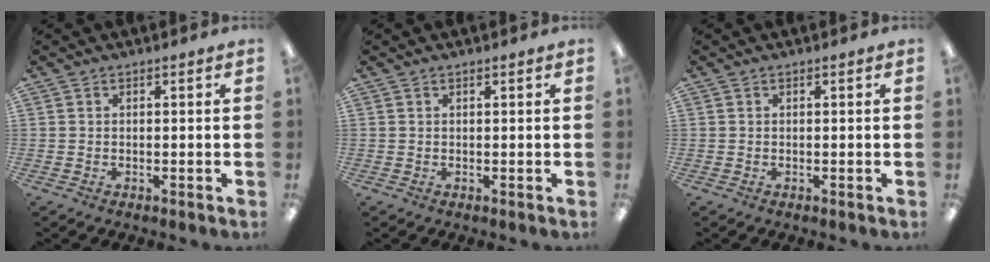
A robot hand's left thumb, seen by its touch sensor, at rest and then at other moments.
{"total": 0.5, "force": [0.4, 0.0, 0.3], "torque": [-0.006, 0.001, 0.008]}
{"total": 0.0}